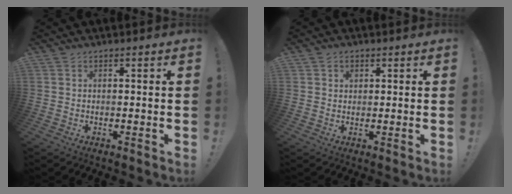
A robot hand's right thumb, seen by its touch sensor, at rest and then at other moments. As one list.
[{"total": 1.5, "force": [0.7, 1.4, 0.3], "torque": [0.009, -0.003, 0.009]}]